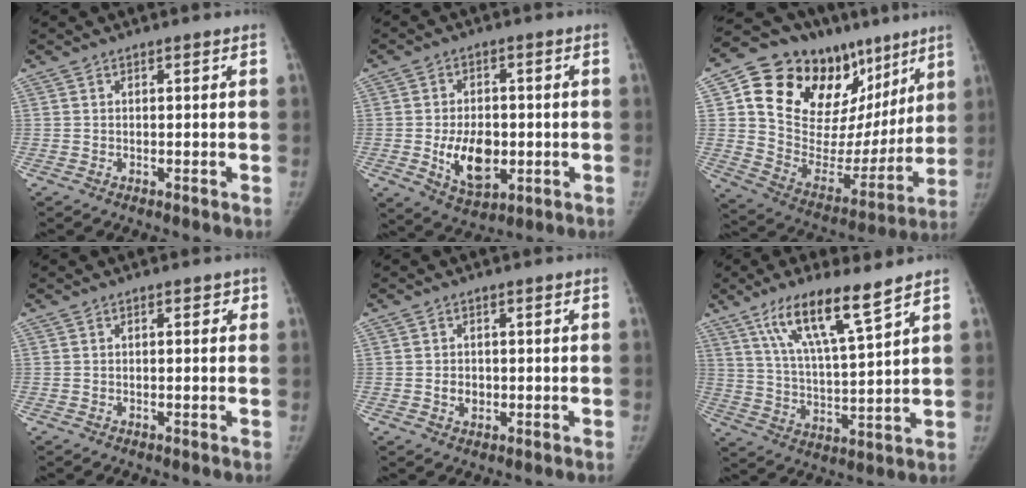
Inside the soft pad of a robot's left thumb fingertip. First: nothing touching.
{"total": 10.6, "force": [-1.7, 6.8, 8.0], "torque": [-0.104, -0.006, -0.016]}
{"total": 30.2, "force": [15.9, 18.0, 18.4], "torque": [-0.233, -0.011, 0.267]}
{"total": 1.1, "force": [0.4, 0.6, 0.8], "torque": [-0.002, 0.002, 0.002]}
{"total": 2.3, "force": [-0.2, 1.9, 1.2], "torque": [-0.011, 0.002, 0.000]}
{"total": 13.4, "force": [8.6, 1.8, 10.1], "torque": [-0.178, -0.043, 0.164]}